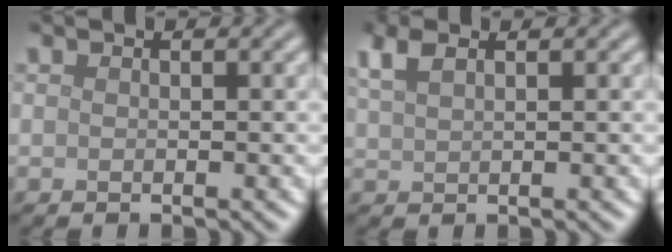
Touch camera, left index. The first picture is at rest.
{"total": 2.4, "force": [1.7, 0.8, 1.5], "torque": [-0.036, 0.008, 0.038]}